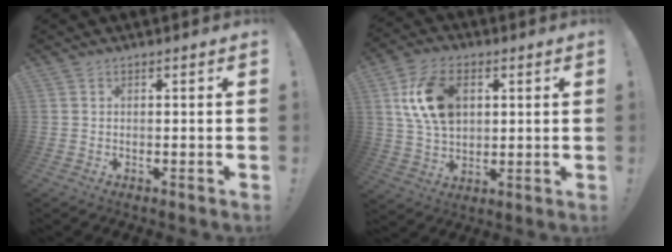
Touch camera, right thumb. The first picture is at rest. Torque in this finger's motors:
{"motor_torque": [1.29, 1.35, 0.39, 0.01, 0.11]}